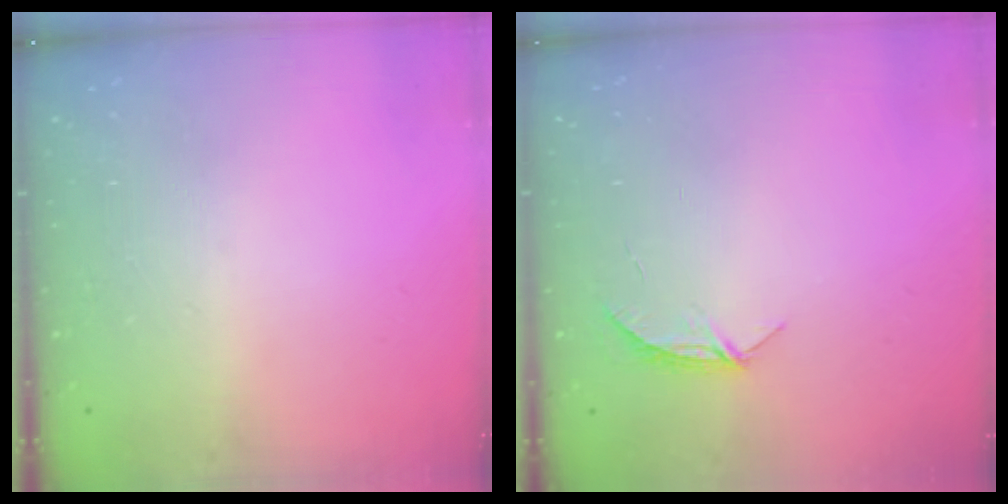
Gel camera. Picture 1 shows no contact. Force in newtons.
{"total": 5.2, "press": 5.2, "slide": 0.4}